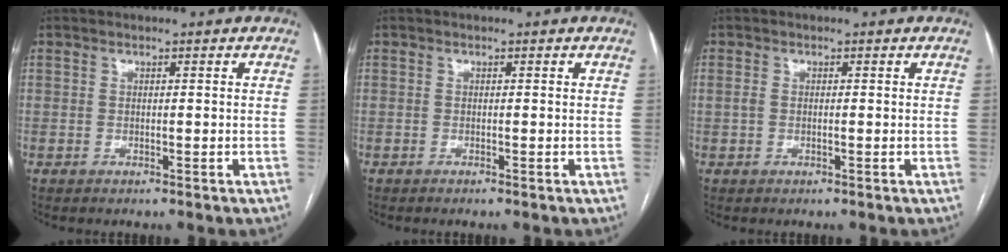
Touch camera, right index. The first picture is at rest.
{"total": 0.0}
{"total": 1.0, "force": [0.0, 0.7, 0.7], "torque": [-0.021, 0.006, 0.002]}